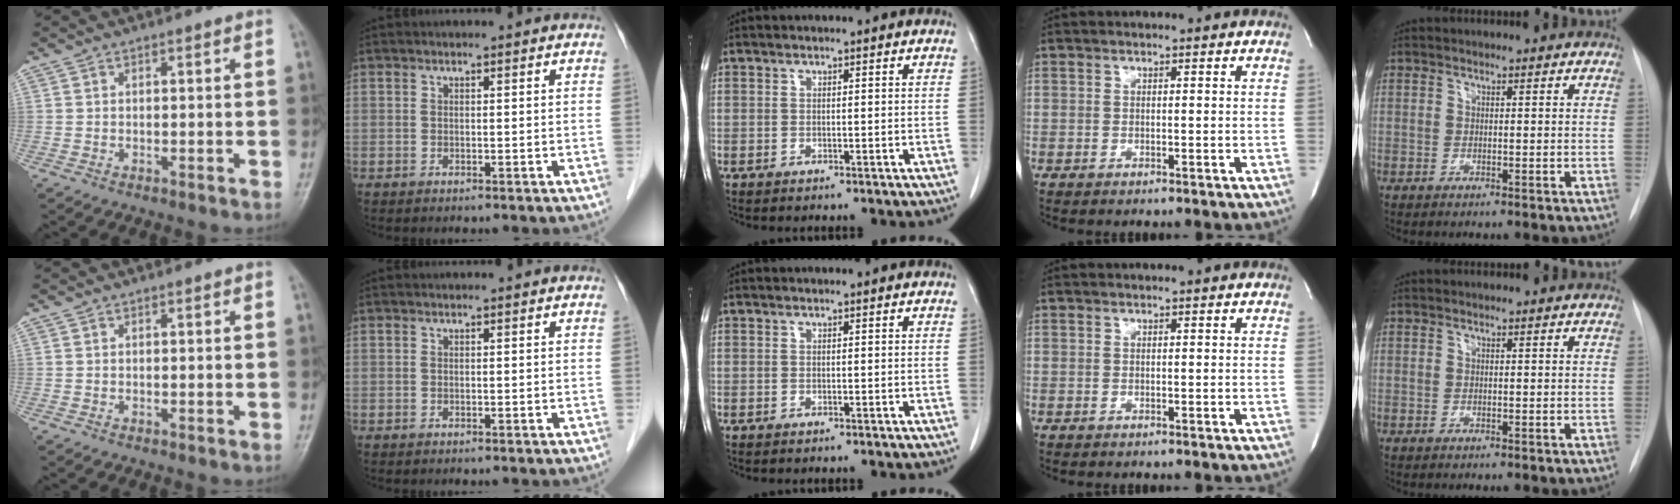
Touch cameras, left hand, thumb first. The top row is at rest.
{}